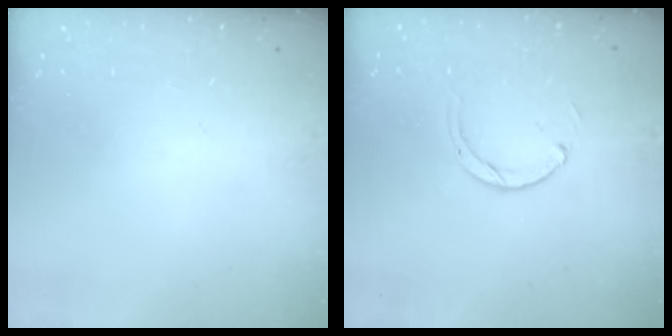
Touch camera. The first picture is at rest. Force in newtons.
{"total": 2.3, "press": 2.3, "slide": 0.3}